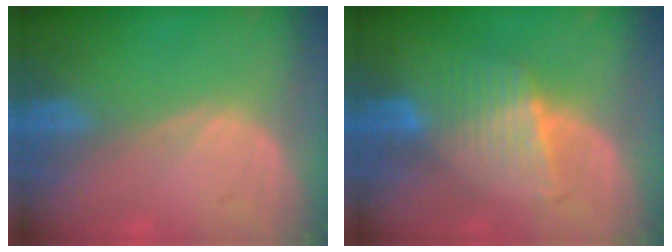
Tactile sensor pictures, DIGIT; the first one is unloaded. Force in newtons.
{"total": 6.8, "press": 6.0, "slide": 3.3}